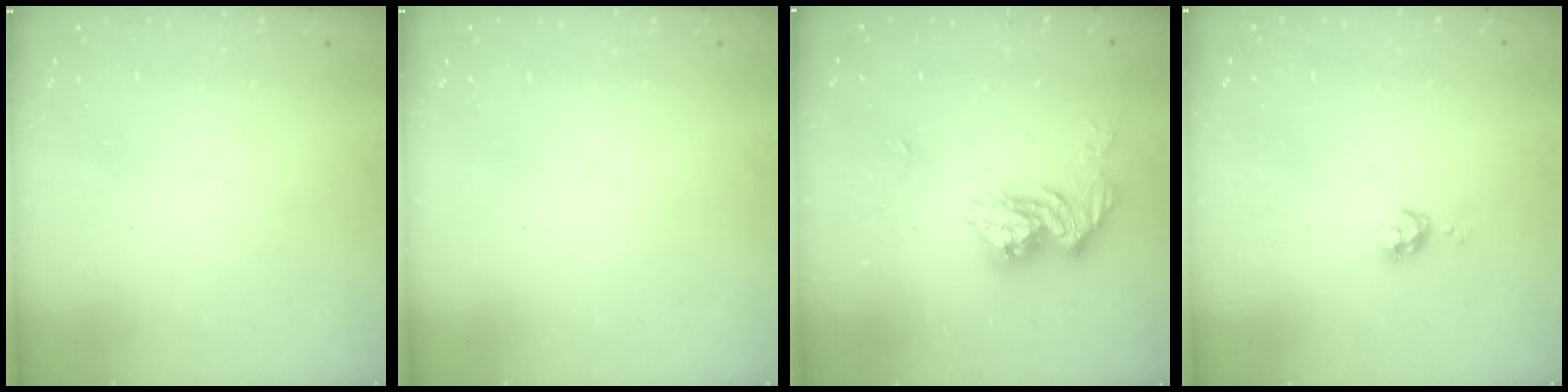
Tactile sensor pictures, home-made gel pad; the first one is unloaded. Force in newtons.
{"total": 0.0}
{"total": 12.8, "press": 12.8, "slide": 1.1}
{"total": 4.2, "press": 4.1, "slide": 0.6}